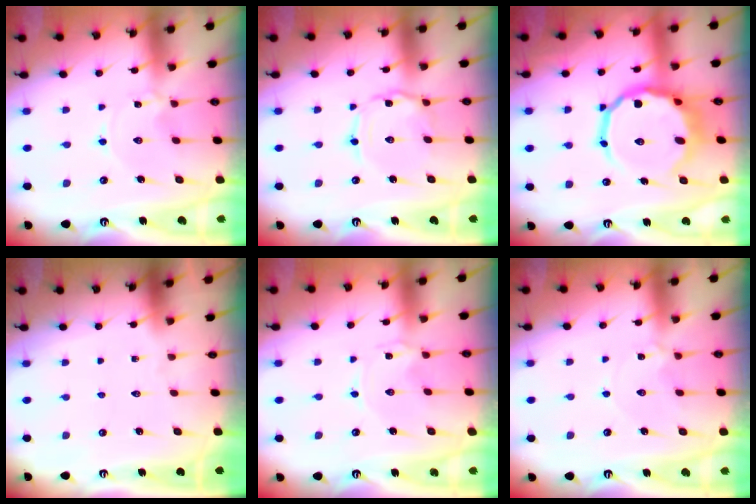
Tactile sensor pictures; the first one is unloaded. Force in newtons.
{"total": 2.0, "press": 2.0, "slide": 0.2}
{"total": 15.7, "press": 15.3, "slide": 3.5}
{"total": 0.0}
{"total": 0.0}
{"total": 1.1, "press": 1.0, "slide": 0.4}